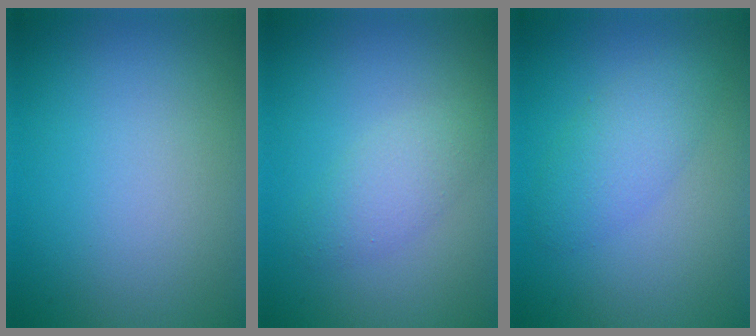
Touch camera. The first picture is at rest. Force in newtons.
{"total": 2.2, "press": 2.2, "slide": 0.2}
{"total": 2.9, "press": 2.9, "slide": 0.1}